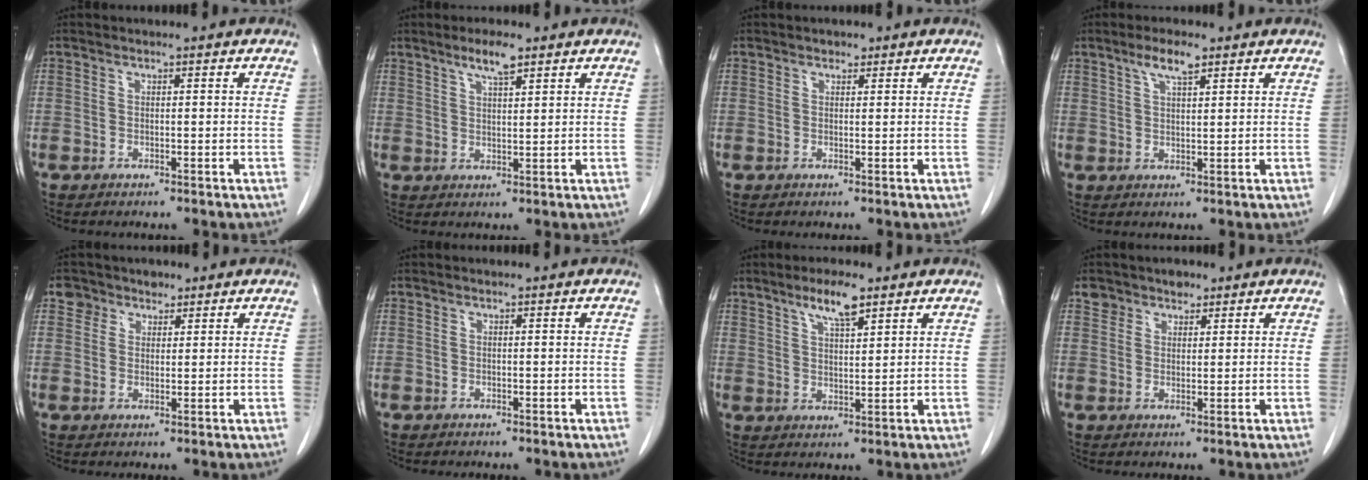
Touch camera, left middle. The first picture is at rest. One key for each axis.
{"total": 4.2, "fx": 2.9, "fy": 0.6, "fz": 2.9, "tx": -0.055, "ty": 0.003, "tz": 0.052}
{"total": 0.9, "fx": 0.6, "fy": 0.6, "fz": 0.3, "tx": -0.003, "ty": -0.002, "tz": 0.008}
{"total": 4.0, "fx": 2.6, "fy": 0.8, "fz": 2.9, "tx": -0.059, "ty": 0.006, "tz": 0.049}
{"total": 3.5, "fx": 2.1, "fy": 2.7, "fz": 0.1, "tx": 0.006, "ty": 0.011, "tz": 0.030}
{"total": 0.0}
{"total": 5.6, "fx": 3.8, "fy": 1.0, "fz": 4.0, "tx": -0.074, "ty": 0.003, "tz": 0.067}
{"total": 3.0, "fx": 2.1, "fy": 2.1, "fz": 0.2, "tx": 0.006, "ty": 0.004, "tz": 0.030}